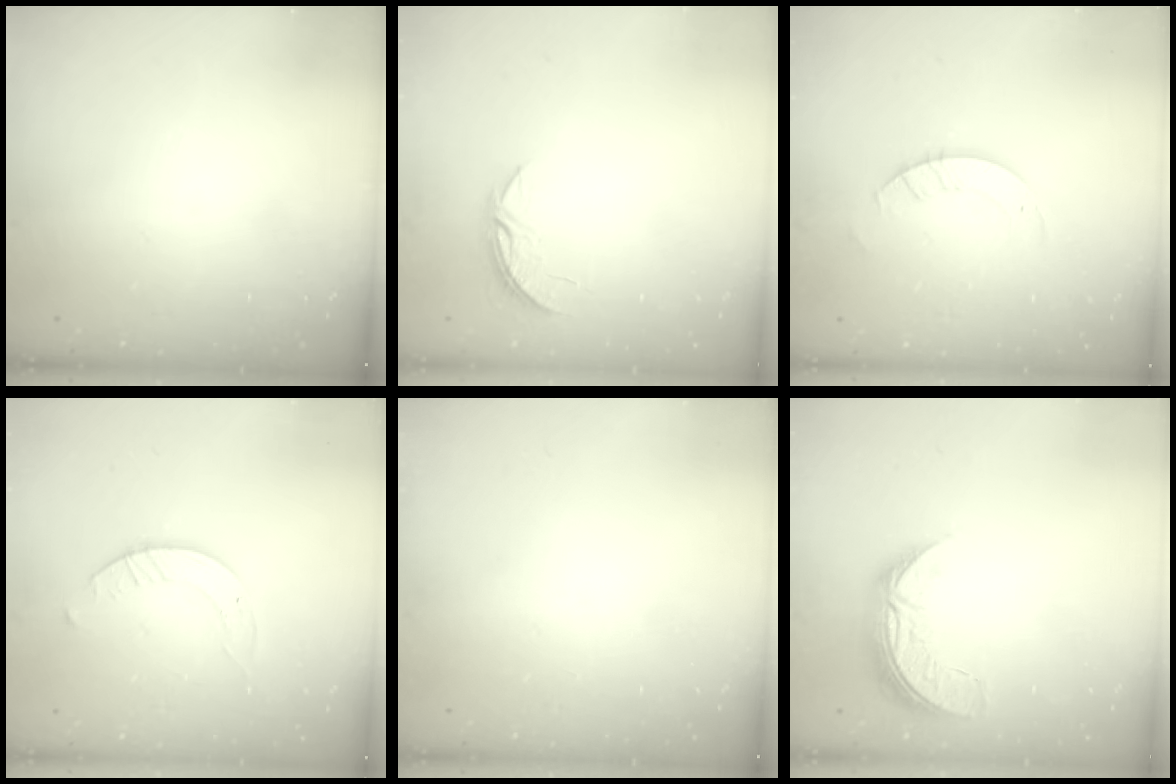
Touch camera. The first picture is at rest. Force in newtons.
{"total": 3.7, "press": 3.7, "slide": 0.3}
{"total": 3.5, "press": 3.5, "slide": 0.3}
{"total": 2.7, "press": 2.7, "slide": 0.3}
{"total": 0.0}
{"total": 7.8, "press": 7.8, "slide": 0.7}